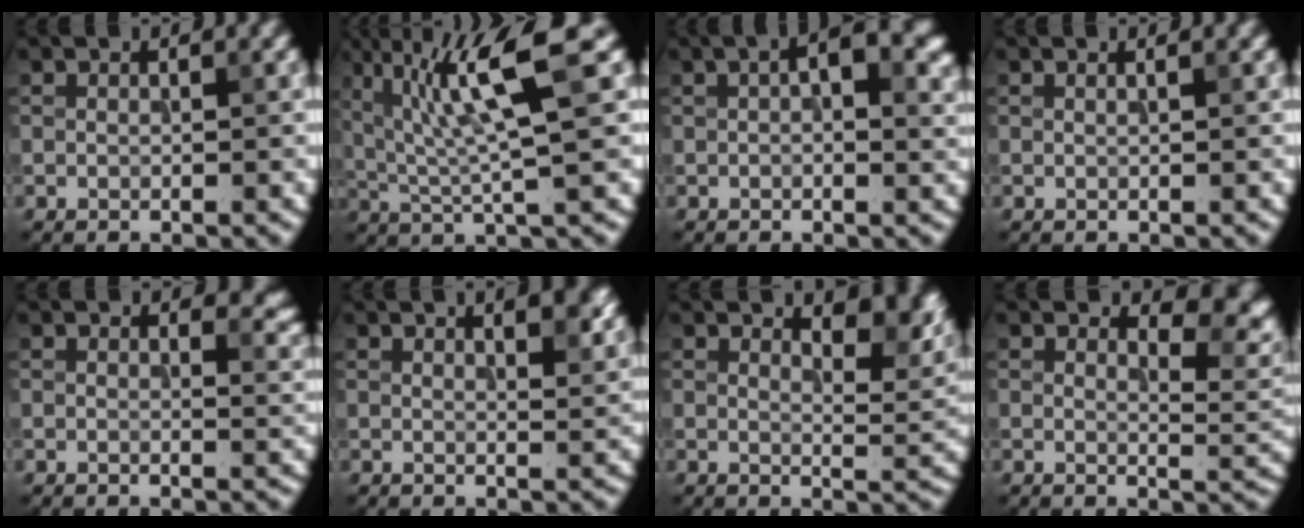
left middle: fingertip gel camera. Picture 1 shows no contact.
{"total": 8.2, "force": [2.6, 1.4, 7.7], "torque": [-0.136, 0.009, 0.047]}
{"total": 5.7, "force": [1.7, 2.6, 4.8], "torque": [-0.062, 0.009, 0.021]}
{"total": 0.8, "force": [0.4, 0.4, 0.5], "torque": [-0.001, -0.001, -0.002]}
{"total": 2.6, "force": [1.5, 1.2, 1.7], "torque": [-0.019, -0.006, 0.022]}
{"total": 4.4, "force": [2.6, 1.7, 3.1], "torque": [-0.024, 0.010, 0.027]}
{"total": 5.6, "force": [3.2, 2.2, 4.0], "torque": [-0.050, -0.006, 0.044]}
{"total": 4.2, "force": [2.4, 1.8, 2.9], "torque": [-0.037, -0.008, 0.032]}